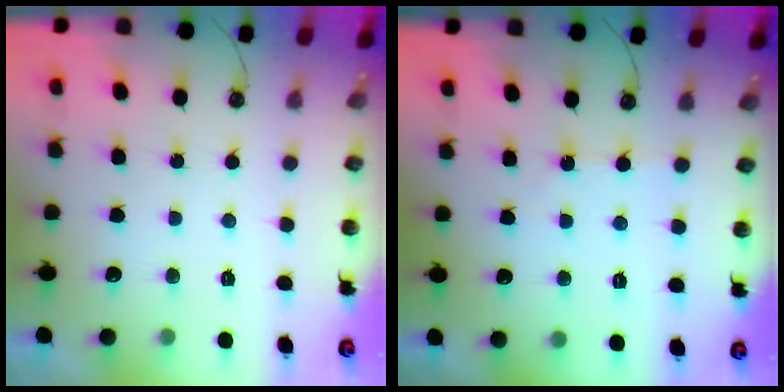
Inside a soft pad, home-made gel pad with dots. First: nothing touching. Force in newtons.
{"total": 2.5, "press": 2.5, "slide": 0.5}